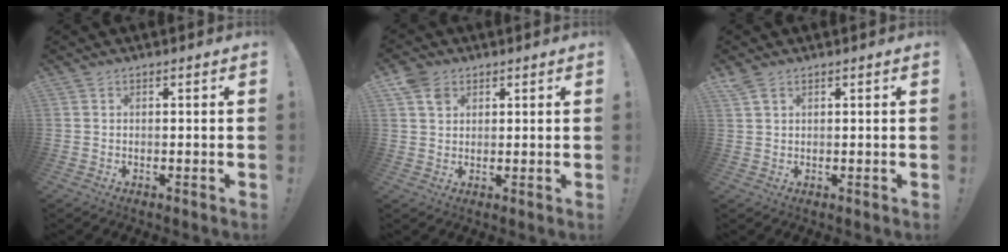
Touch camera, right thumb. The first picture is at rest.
{"total": 5.0, "force": [2.7, 3.7, 1.9], "torque": [-0.025, -0.006, 0.051]}
{"total": 2.9, "force": [2.0, 1.4, 1.6], "torque": [-0.029, -0.007, 0.036]}